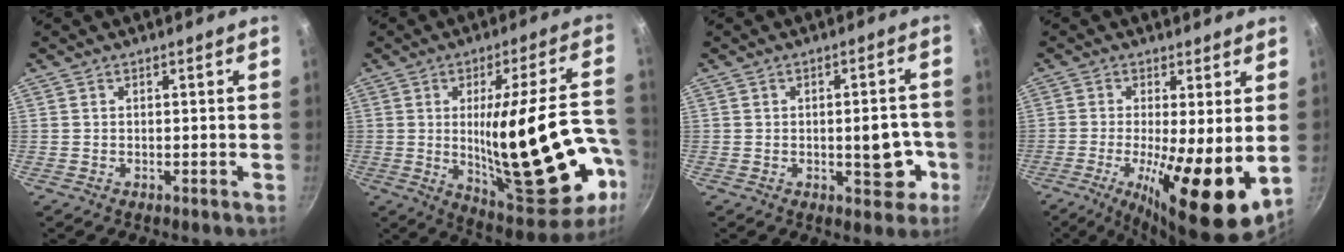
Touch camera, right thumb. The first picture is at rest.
{"total": 26.9, "force": [-5.4, 8.5, 25.0], "torque": [-0.340, 0.006, -0.049]}
{"total": 7.9, "force": [-2.0, 3.9, 6.5], "torque": [-0.047, 0.015, -0.024]}
{"total": 14.9, "force": [-2.1, 3.8, 14.2], "torque": [-0.240, -0.019, -0.032]}